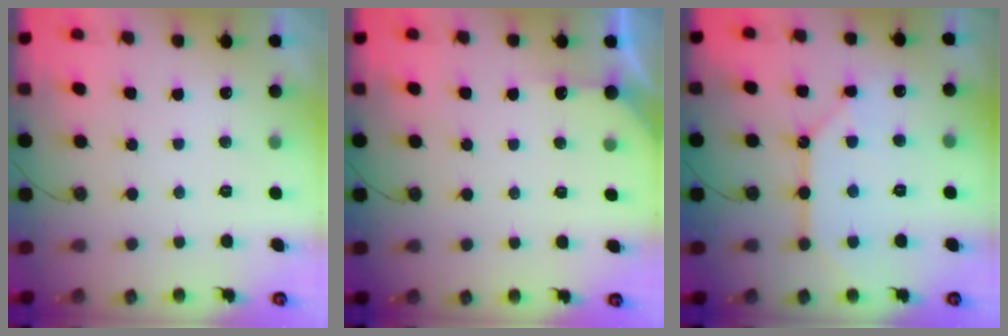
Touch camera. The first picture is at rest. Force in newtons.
{"total": 2.7, "press": 2.7, "slide": 0.2}
{"total": 10.9, "press": 10.8, "slide": 1.2}